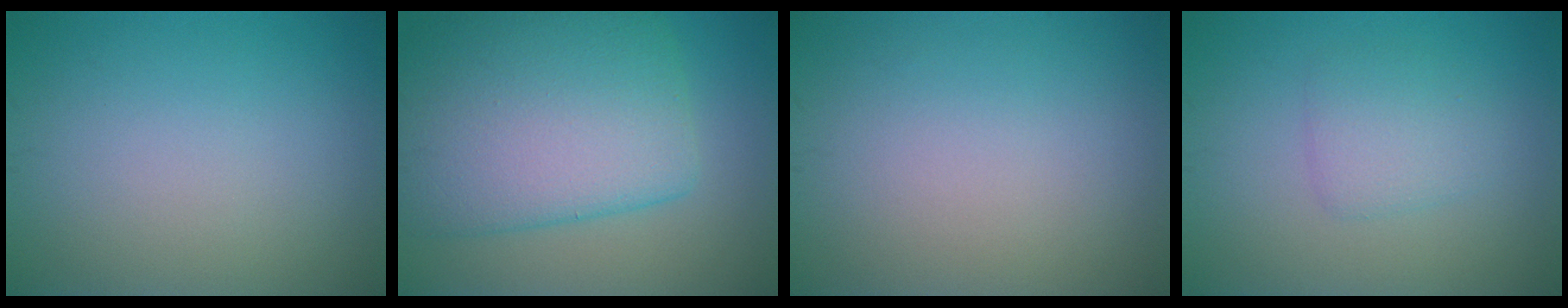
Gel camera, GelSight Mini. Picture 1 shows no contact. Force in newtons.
{"total": 11.2, "press": 11.2, "slide": 0.4}
{"total": 0.0}
{"total": 2.3, "press": 2.3, "slide": 0.1}